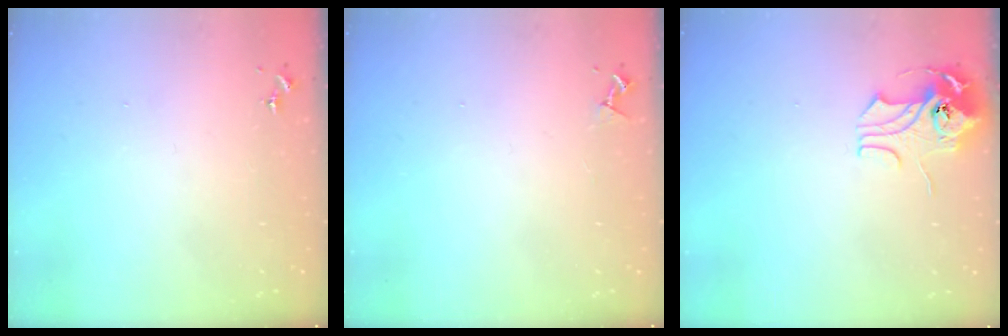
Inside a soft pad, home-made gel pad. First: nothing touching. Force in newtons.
{"total": 3.5, "press": 3.5, "slide": 0.6}
{"total": 10.2, "press": 10.2, "slide": 1.1}